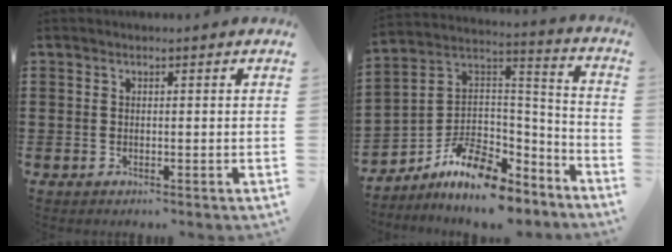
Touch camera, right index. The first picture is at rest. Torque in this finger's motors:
{"motor_torque": [-0.58, 0.67, -0.06, -0.14]}